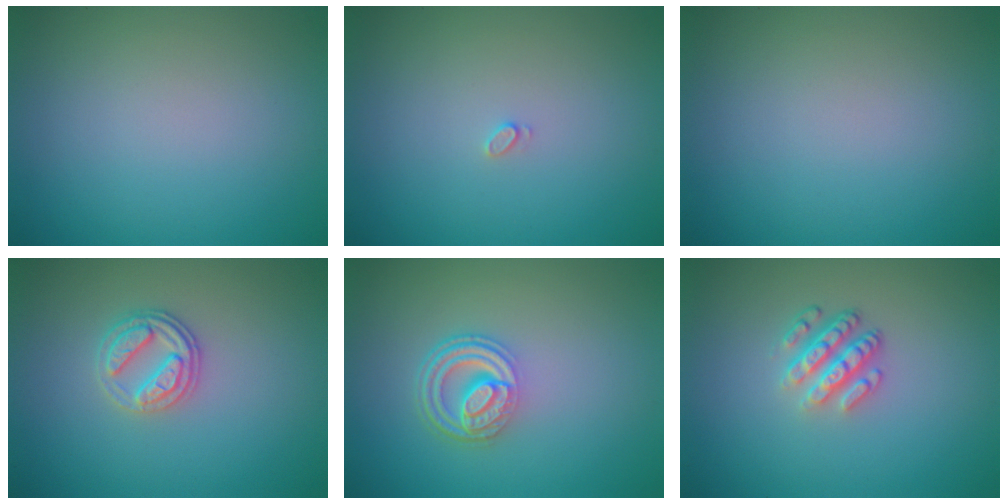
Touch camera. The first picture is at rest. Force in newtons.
{"total": 0.6, "press": 0.6, "slide": 0.1}
{"total": 0.0}
{"total": 2.6, "press": 2.4, "slide": 1.0}
{"total": 4.3, "press": 3.1, "slide": 3.0}
{"total": 3.6, "press": 2.6, "slide": 2.5}